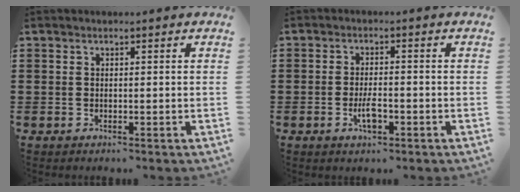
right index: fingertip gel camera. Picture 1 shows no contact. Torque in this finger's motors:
{"motor_torque": [2.14, 0.00, 0.29, 0.08]}